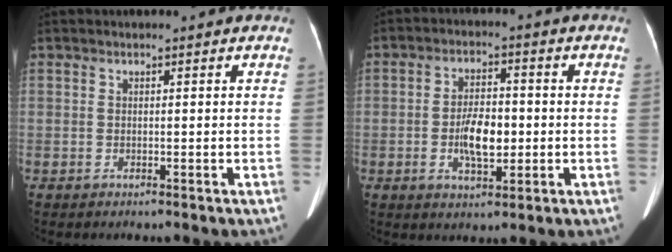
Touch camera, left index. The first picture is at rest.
{"total": 6.4, "force": [-1.1, 2.7, 5.7], "torque": [-0.111, 0.005, -0.018]}